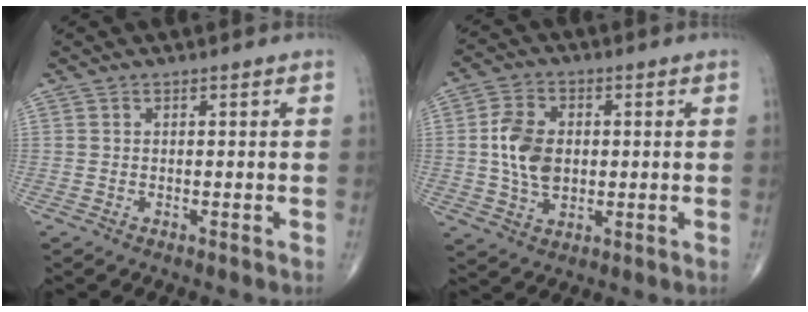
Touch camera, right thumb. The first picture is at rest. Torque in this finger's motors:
{"motor_torque": [1.48, 1.43, 0.93, 0.06, 0.06]}